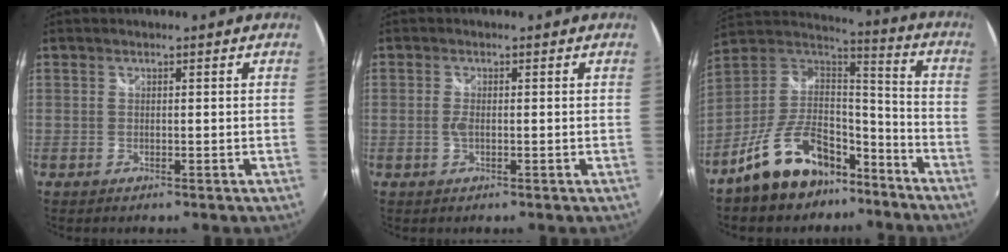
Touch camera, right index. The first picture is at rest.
{"total": 1.6, "force": [-0.3, 0.6, 1.5], "torque": [-0.032, -0.002, -0.007]}
{"total": 18.4, "force": [-12.3, 9.7, 9.7], "torque": [-0.207, 0.031, -0.188]}